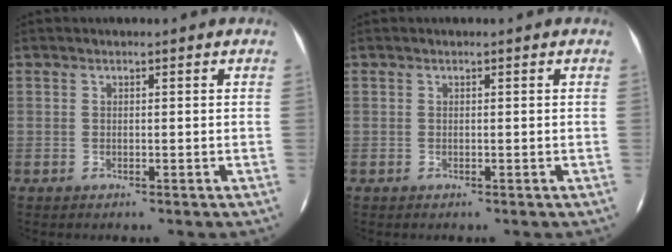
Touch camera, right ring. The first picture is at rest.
{"total": 0.0}